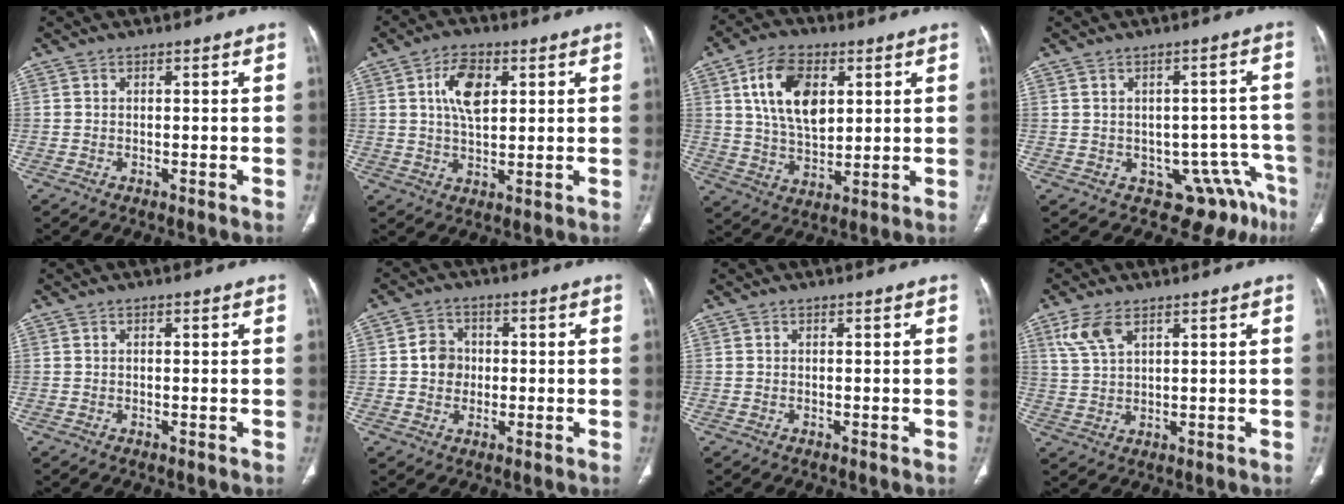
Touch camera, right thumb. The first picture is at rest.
{"total": 8.0, "force": [2.5, 4.3, 6.2], "torque": [-0.101, -0.007, 0.044]}
{"total": 13.7, "force": [4.4, 8.2, 10.1], "torque": [-0.160, -0.011, 0.082]}
{"total": 11.1, "force": [-6.3, 7.3, 5.6], "torque": [-0.019, 0.050, -0.075]}
{"total": 0.0}
{"total": 5.1, "force": [0.1, 4.6, 2.3], "torque": [-0.017, 0.007, -0.002]}
{"total": 0.0}
{"total": 5.6, "force": [3.2, 2.6, 3.8], "torque": [-0.086, -0.004, 0.074]}